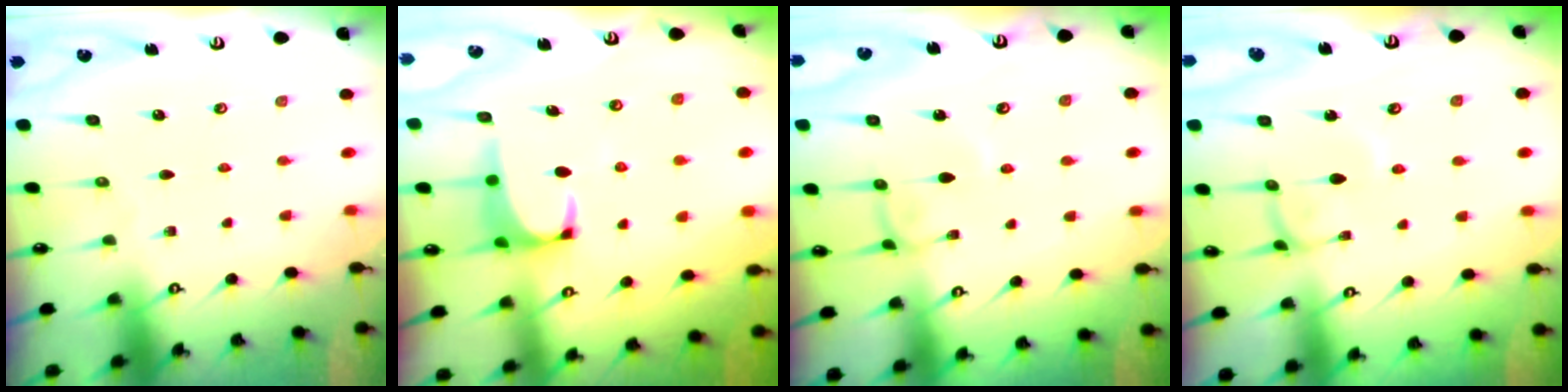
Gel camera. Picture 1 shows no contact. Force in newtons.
{"total": 1.5, "press": 1.4, "slide": 0.6}
{"total": 2.1, "press": 2.1, "slide": 0.3}
{"total": 1.1, "press": 1.1, "slide": 0.2}